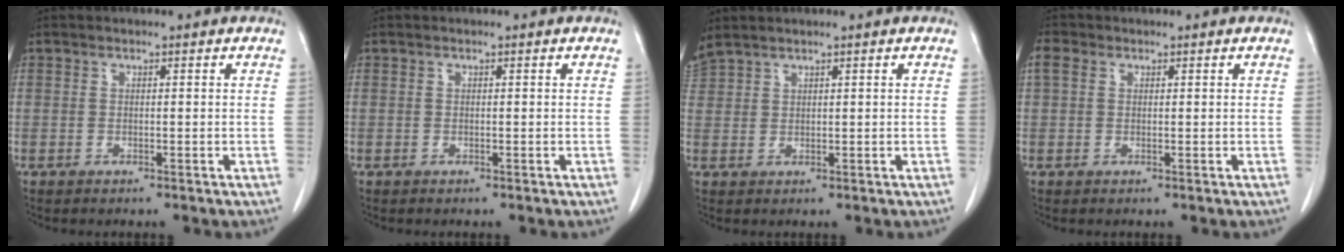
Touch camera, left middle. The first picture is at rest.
{"total": 0.0}
{"total": 2.1, "force": [2.1, 0.0, 0.5], "torque": [-0.022, 0.019, 0.050]}
{"total": 2.0, "force": [0.8, 1.5, 1.0], "torque": [-0.026, 0.016, 0.017]}